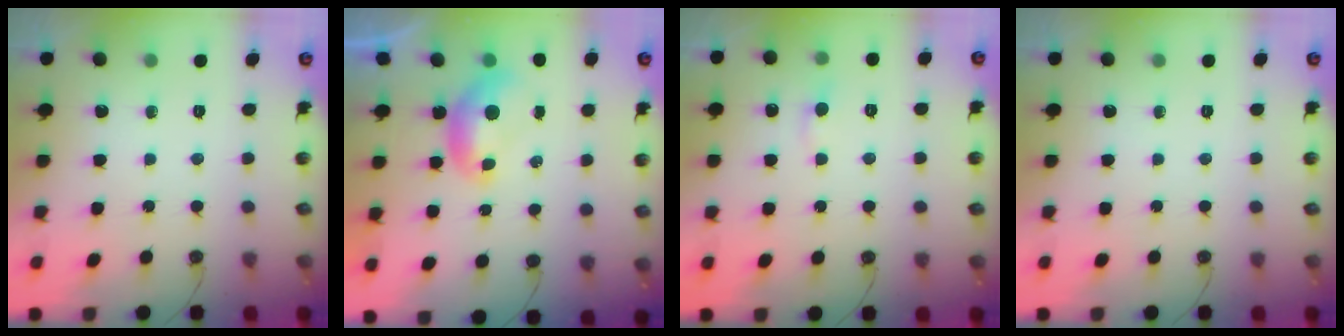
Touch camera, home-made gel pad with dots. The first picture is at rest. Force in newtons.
{"total": 0.0}
{"total": 1.0, "press": 0.9, "slide": 0.4}
{"total": 0.0}